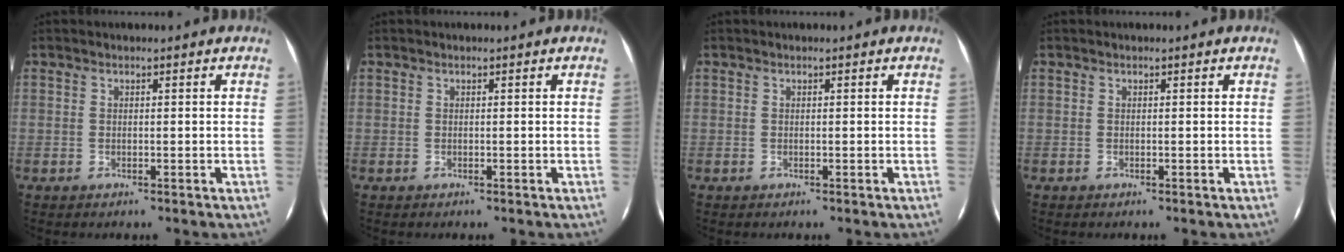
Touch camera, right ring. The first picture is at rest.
{"total": 0.0}
{"total": 0.0}
{"total": 0.0}